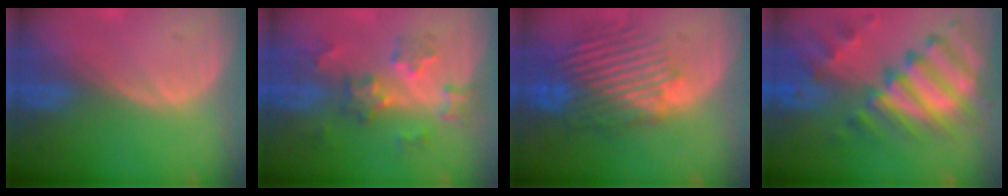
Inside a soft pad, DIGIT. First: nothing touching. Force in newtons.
{"total": 6.5, "press": 6.0, "slide": 2.3}
{"total": 10.3, "press": 9.3, "slide": 4.4}
{"total": 11.4, "press": 9.9, "slide": 5.7}